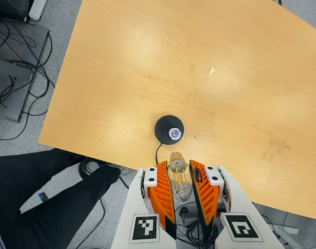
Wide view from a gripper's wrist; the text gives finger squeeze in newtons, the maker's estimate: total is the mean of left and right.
{"total": 20.9, "left": 23.3, "right": 18.4}